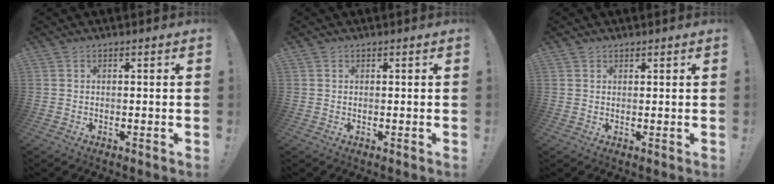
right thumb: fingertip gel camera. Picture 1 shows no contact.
{"total": 0.0}
{"total": 0.9, "force": [0.7, 0.4, 0.1], "torque": [0.002, -0.003, 0.015]}